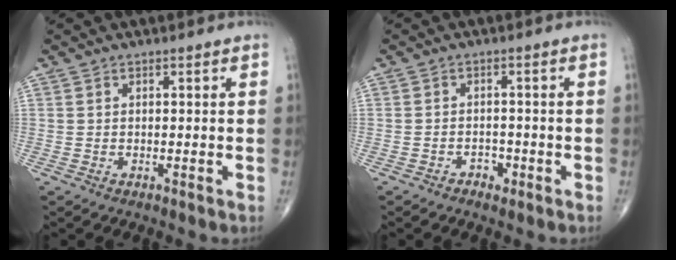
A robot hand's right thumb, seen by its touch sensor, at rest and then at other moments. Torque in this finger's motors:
{"motor_torque": [0.31, -0.07, 0.11, -0.37, -0.02]}